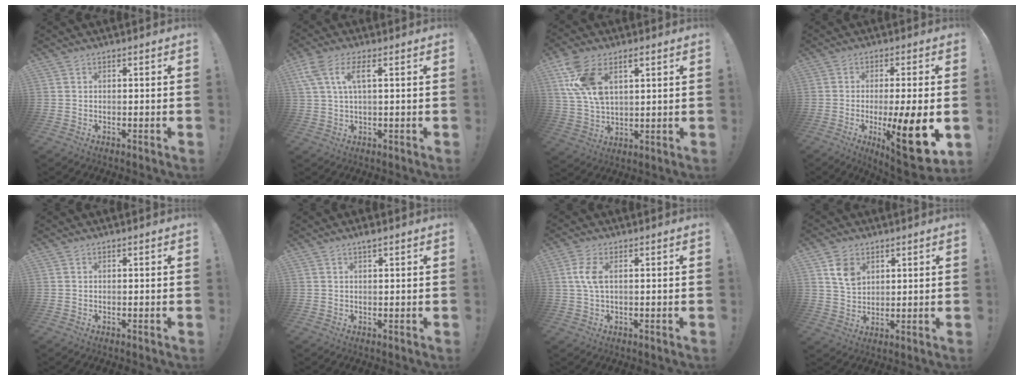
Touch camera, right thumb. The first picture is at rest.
{"total": 6.8, "force": [2.4, 2.4, 5.9], "torque": [-0.112, -0.002, 0.041]}
{"total": 12.7, "force": [5.8, 7.5, 8.6], "torque": [-0.167, -0.009, 0.111]}
{"total": 15.6, "force": [-3.7, 1.9, 15.1], "torque": [-0.224, -0.001, -0.048]}
{"total": 0.0}
{"total": 1.8, "force": [1.2, -0.1, 1.3], "torque": [-0.021, -0.001, 0.019]}
{"total": 5.1, "force": [0.9, 2.3, 4.5], "torque": [-0.096, -0.001, 0.013]}
{"total": 7.3, "force": [3.6, 5.3, 3.6], "torque": [-0.053, -0.011, 0.070]}